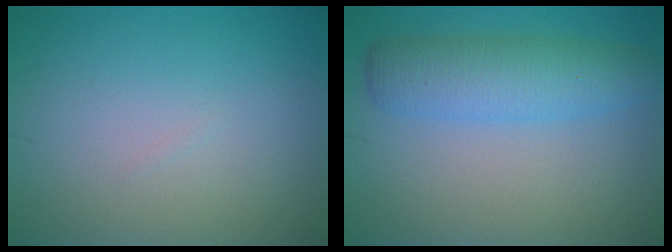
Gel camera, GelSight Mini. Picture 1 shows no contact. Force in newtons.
{"total": 4.9, "press": 4.8, "slide": 0.1}